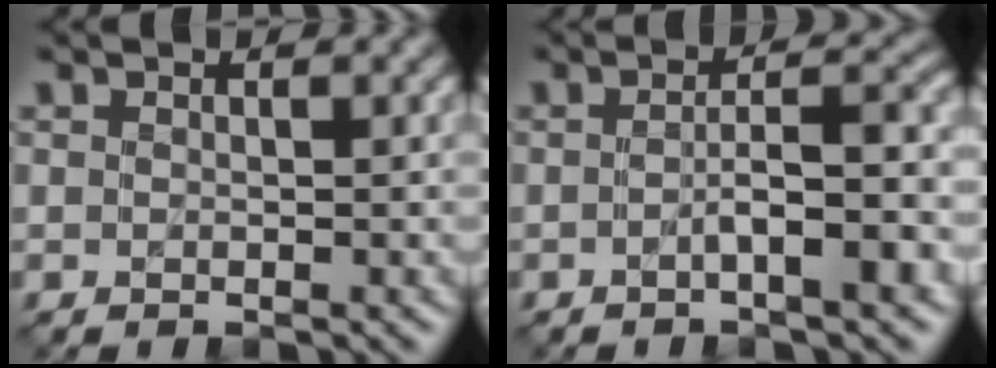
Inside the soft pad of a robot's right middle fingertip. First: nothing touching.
{"total": 5.0, "force": [-1.1, 1.1, 4.8], "torque": [-0.066, 0.012, -0.023]}